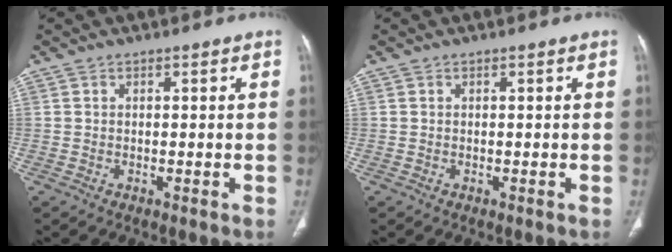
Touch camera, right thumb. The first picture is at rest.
{"total": 0.0}